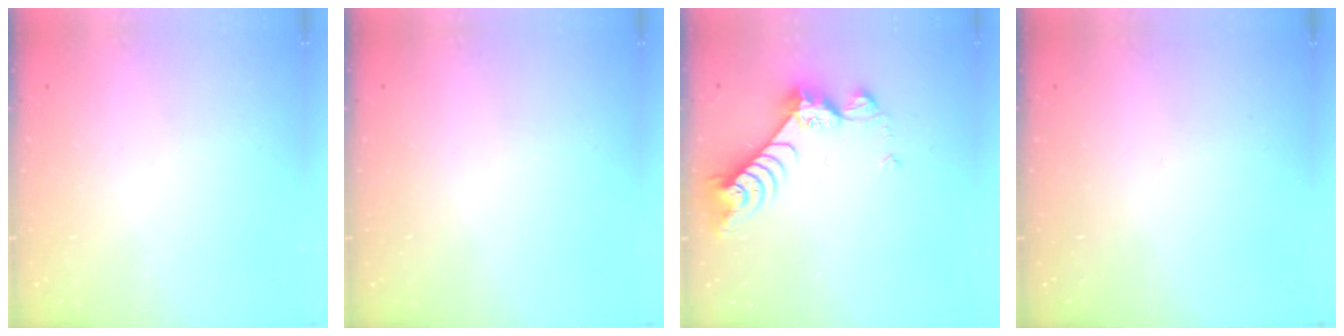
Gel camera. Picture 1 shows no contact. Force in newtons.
{"total": 0.0}
{"total": 8.6, "press": 8.5, "slide": 0.7}
{"total": 0.0}